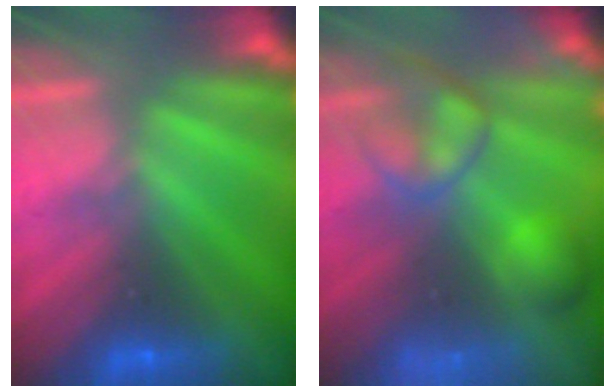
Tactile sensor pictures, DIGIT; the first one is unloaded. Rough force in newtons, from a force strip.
{"total": 6.7}